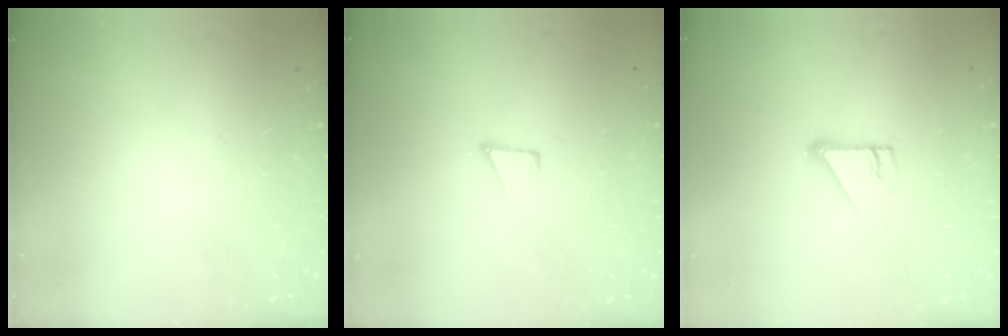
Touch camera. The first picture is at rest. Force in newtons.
{"total": 4.9, "press": 3.9, "slide": 3.0}
{"total": 5.1, "press": 5.0, "slide": 0.4}